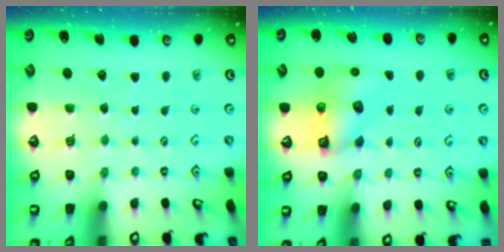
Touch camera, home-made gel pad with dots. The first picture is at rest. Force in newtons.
{"total": 7.9, "press": 7.9, "slide": 0.5}